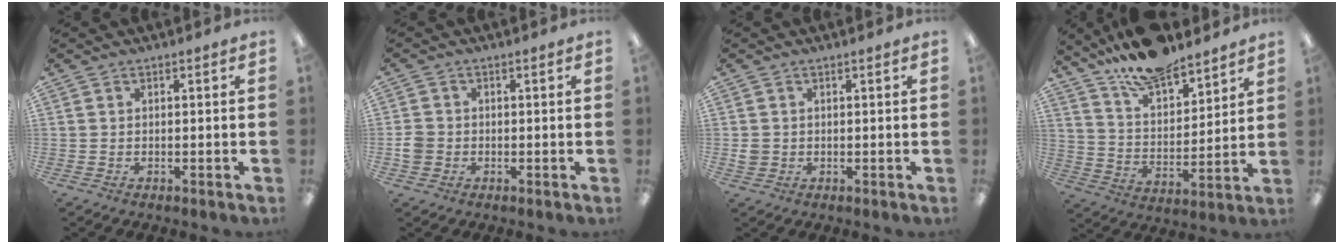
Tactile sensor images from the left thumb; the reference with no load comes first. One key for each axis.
{"total": 3.0, "fx": -0.6, "fy": 2.8, "fz": 1.1, "tx": -0.010, "ty": 0.001, "tz": -0.012}
{"total": 2.1, "fx": 0.2, "fy": 2.0, "fz": 0.6, "tx": -0.005, "ty": 0.001, "tz": 0.001}
{"total": 14.0, "fx": 12.4, "fy": 4.4, "fz": 4.8, "tx": -0.098, "ty": -0.080, "tz": 0.228}